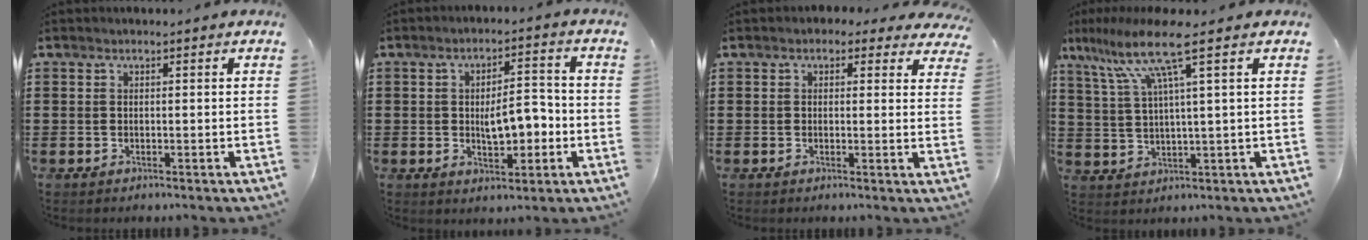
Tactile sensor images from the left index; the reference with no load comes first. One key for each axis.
{"total": 6.8, "fx": -1.0, "fy": 3.2, "fz": 5.9, "tx": -0.083, "ty": -0.001, "tz": -0.025}
{"total": 1.8, "fx": 1.1, "fy": 1.2, "fz": 0.8, "tx": -0.015, "ty": 0.006, "tz": 0.018}
{"total": 10.4, "fx": 5.3, "fy": 0.6, "fz": 8.9, "tx": -0.200, "ty": -0.012, "tz": 0.084}